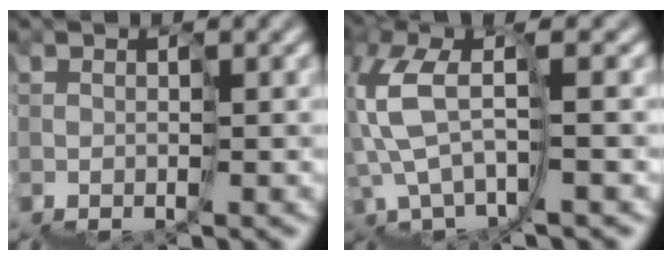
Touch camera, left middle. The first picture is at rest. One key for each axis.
{"total": 5.1, "fx": 2.9, "fy": 1.8, "fz": 3.8, "tx": -0.097, "ty": 0.034, "tz": 0.042}